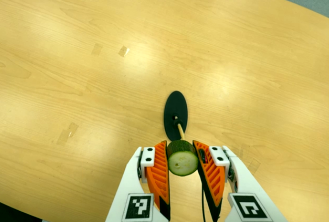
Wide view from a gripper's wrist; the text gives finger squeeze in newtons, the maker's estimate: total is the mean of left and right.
{"total": 10.9, "left": 10.4, "right": 11.5}